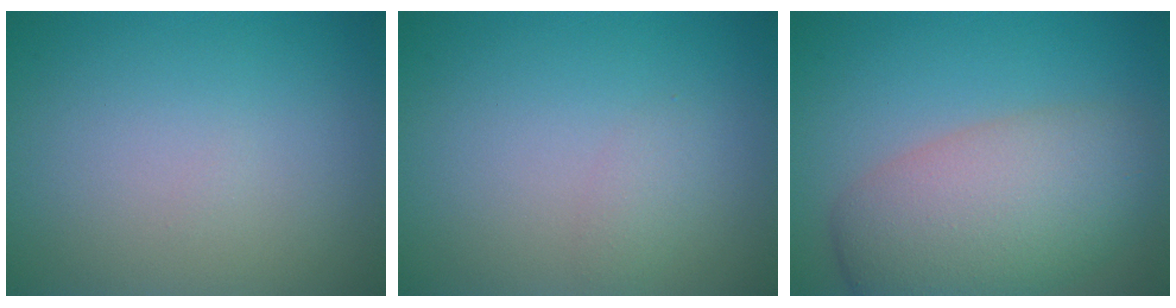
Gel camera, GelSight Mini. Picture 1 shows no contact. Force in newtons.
{"total": 1.0, "press": 1.0, "slide": 0.1}
{"total": 8.1, "press": 8.1, "slide": 0.3}